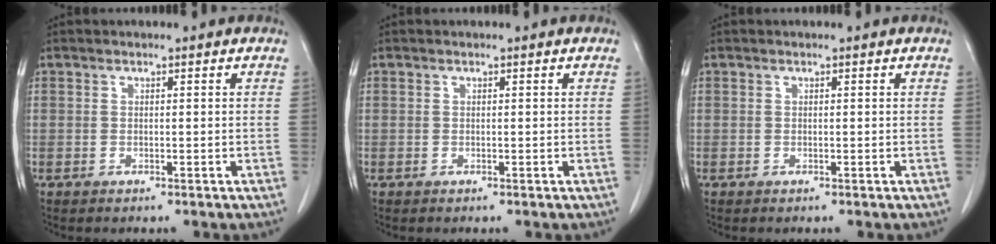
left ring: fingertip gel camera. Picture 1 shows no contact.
{"total": 0.0}
{"total": 0.0}